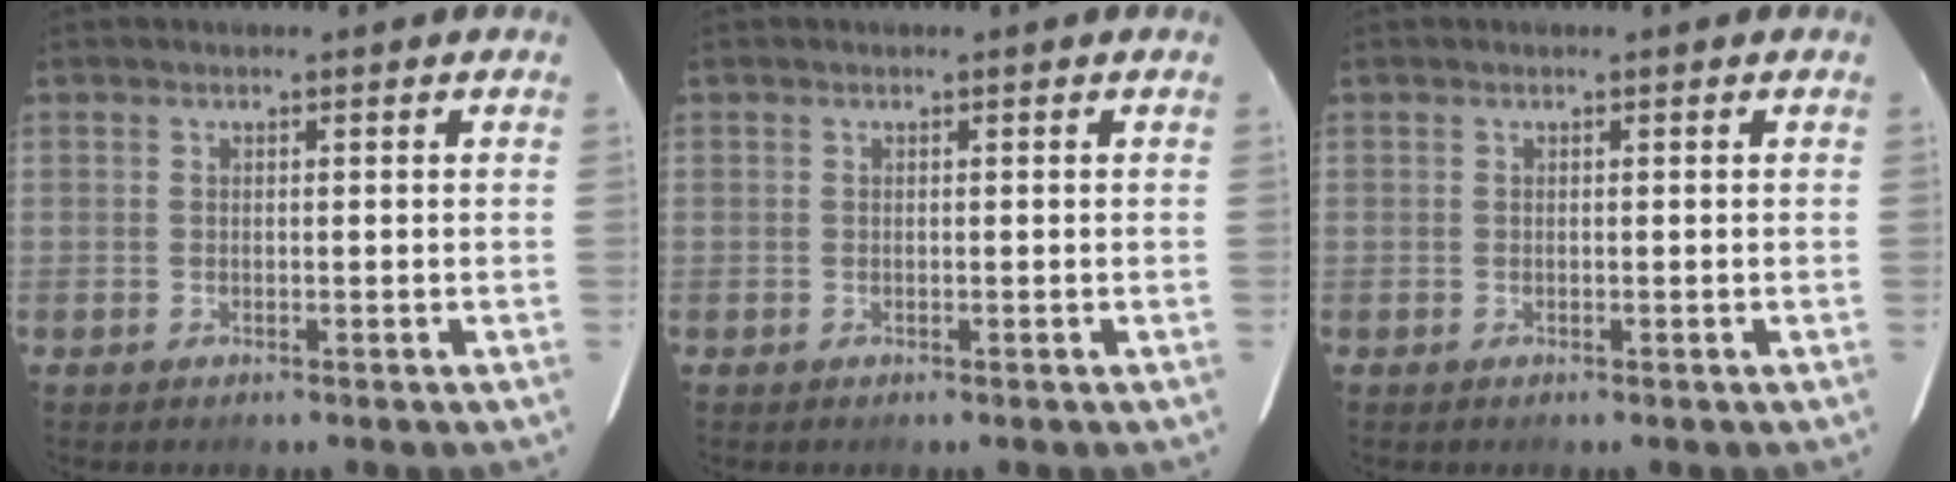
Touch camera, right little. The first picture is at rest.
{"total": 0.0}
{"total": 0.0}